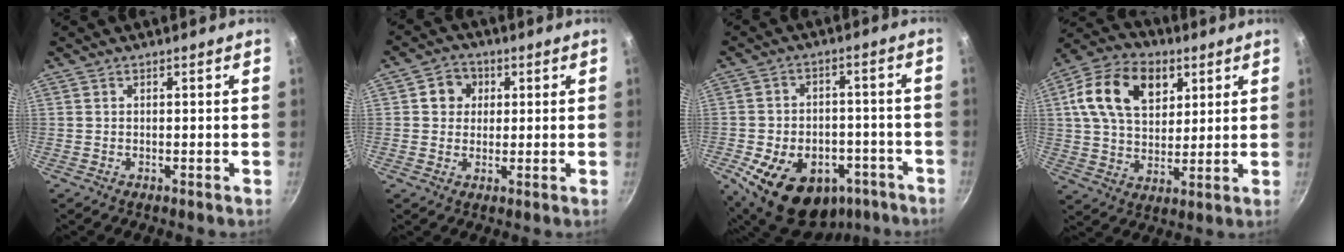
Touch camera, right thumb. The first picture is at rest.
{"total": 5.4, "force": [1.4, 4.8, 1.9], "torque": [0.005, 0.003, 0.014]}
{"total": 19.6, "force": [-9.6, 13.0, 11.0], "torque": [-0.146, 0.040, -0.129]}
{"total": 17.2, "force": [6.0, 11.5, 11.3], "torque": [-0.175, -0.004, 0.093]}